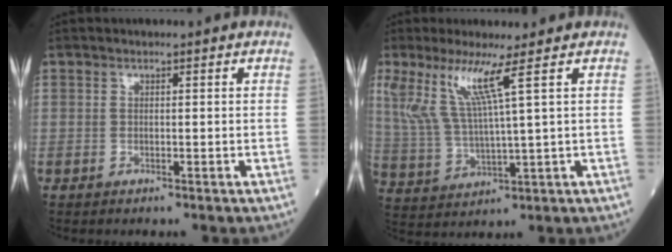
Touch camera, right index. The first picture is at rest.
{"total": 8.6, "force": [4.4, -0.9, 7.3], "torque": [-0.160, -0.001, 0.097]}